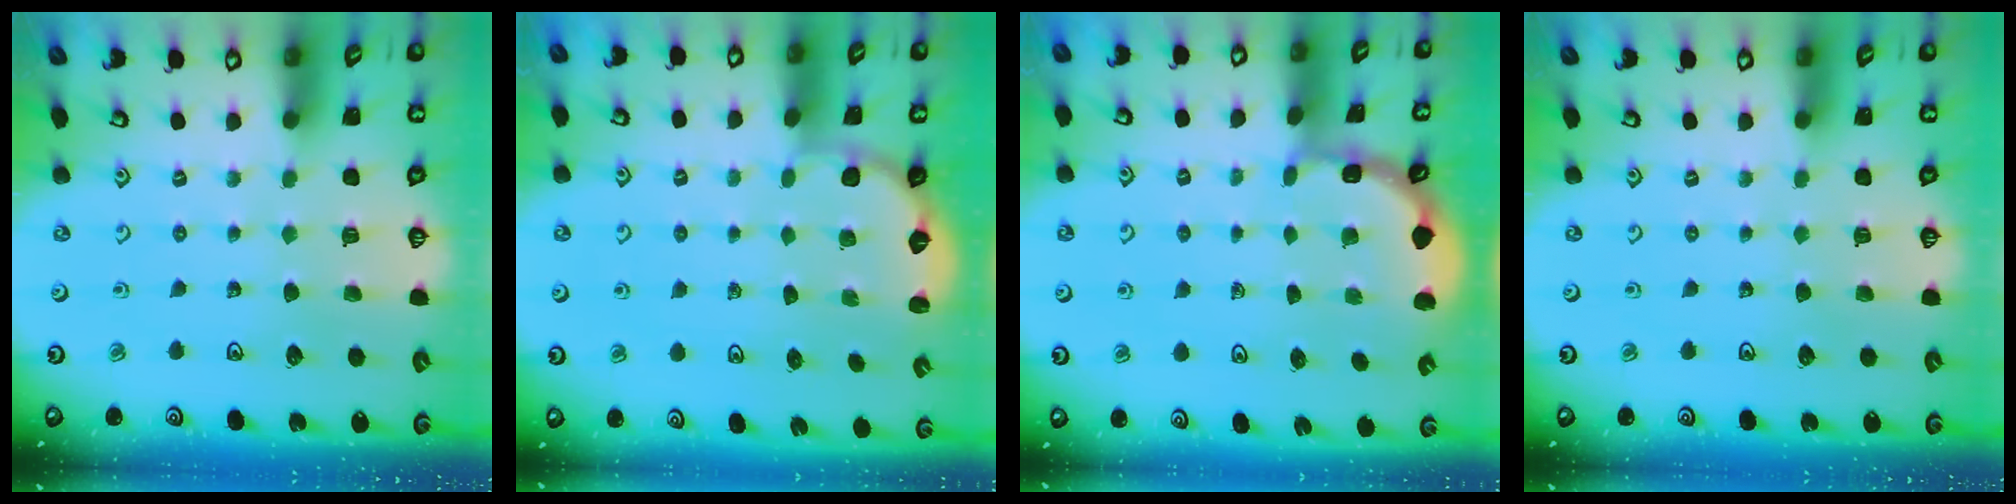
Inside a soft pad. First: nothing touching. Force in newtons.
{"total": 2.9, "press": 2.6, "slide": 1.2}
{"total": 2.1, "press": 2.1, "slide": 0.2}
{"total": 0.0}